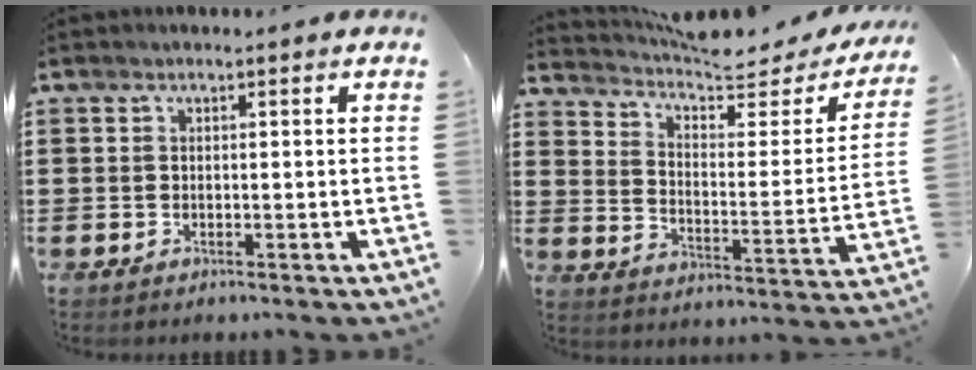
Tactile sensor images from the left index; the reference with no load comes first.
{"total": 5.9, "force": [5.0, 1.3, 2.7], "torque": [-0.073, -0.037, 0.079]}